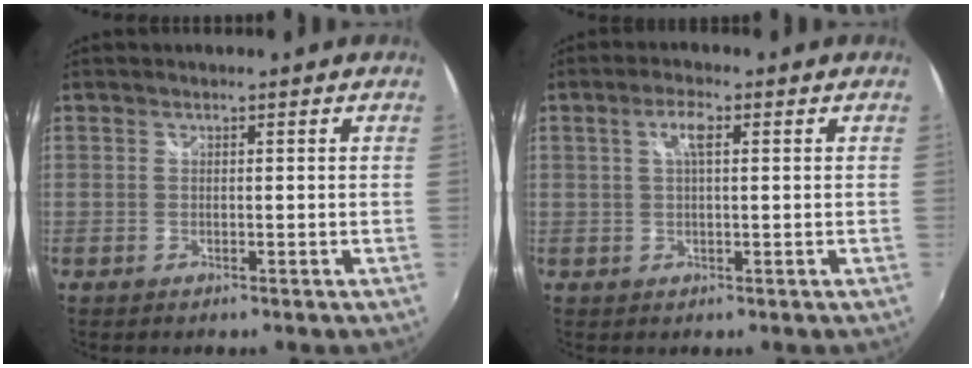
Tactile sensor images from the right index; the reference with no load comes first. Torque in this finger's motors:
{"motor_torque": [0.57, 0.07, 0.25, 0.06]}